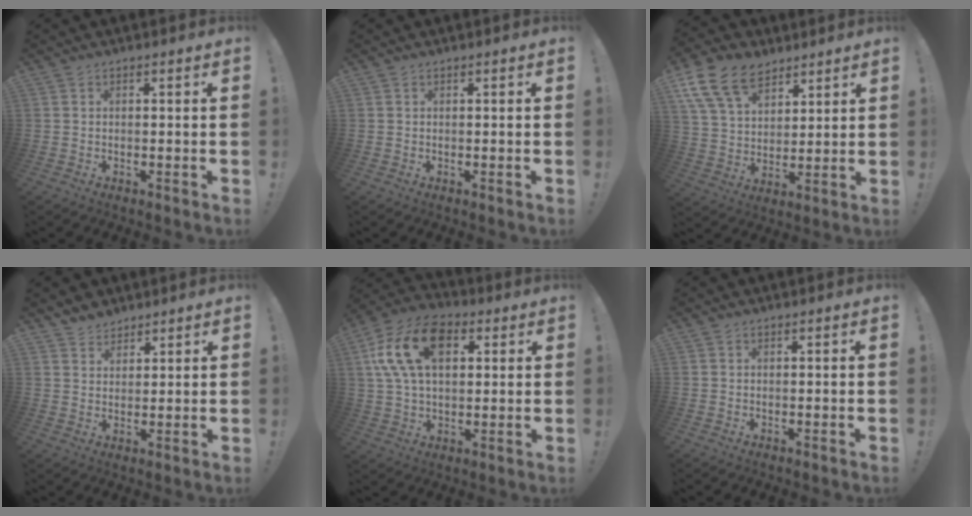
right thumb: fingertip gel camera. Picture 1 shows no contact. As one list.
[{"total": 0.0}, {"total": 15.5, "force": [9.3, 9.7, 7.7], "torque": [-0.144, -0.044, 0.178]}, {"total": 4.5, "force": [3.8, 2.3, 0.3], "torque": [-0.004, -0.026, 0.073]}, {"total": 18.9, "force": [6.1, 12.0, 13.2], "torque": [-0.255, -0.004, 0.109]}, {"total": 0.0}]